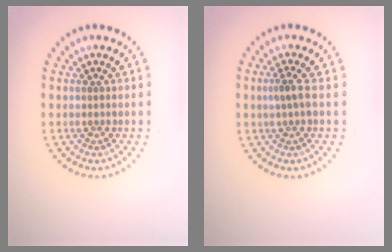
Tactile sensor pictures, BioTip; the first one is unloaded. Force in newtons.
{"total": 1.4, "press": 1.2, "slide": 0.7}